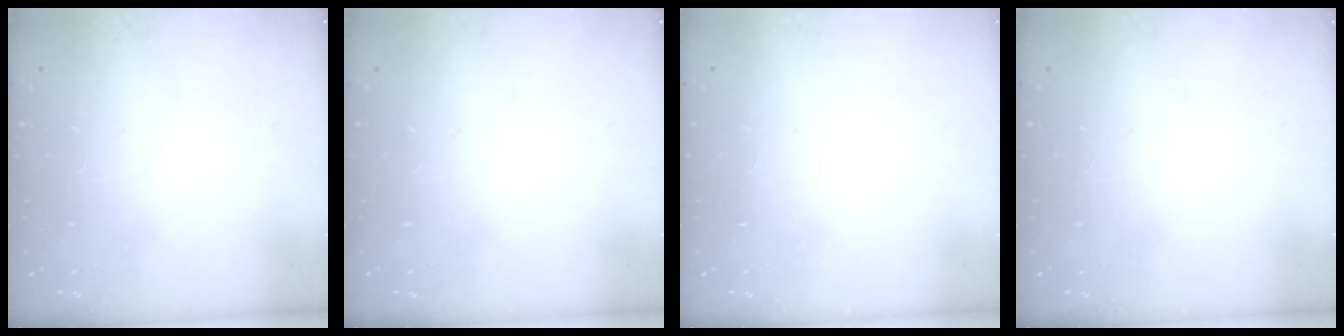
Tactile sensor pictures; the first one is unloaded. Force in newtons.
{"total": 0.0}
{"total": 1.5, "press": 1.5, "slide": 0.1}
{"total": 0.0}